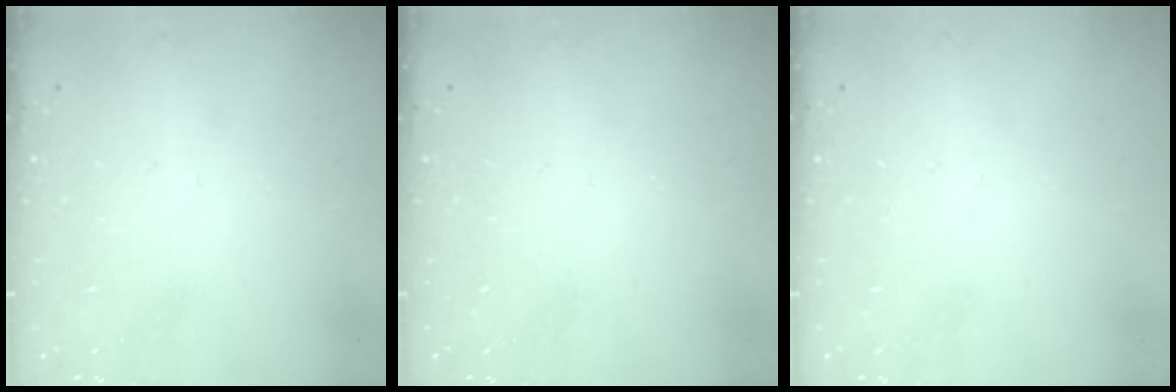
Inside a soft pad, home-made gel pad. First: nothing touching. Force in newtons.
{"total": 0.0}
{"total": 0.0}